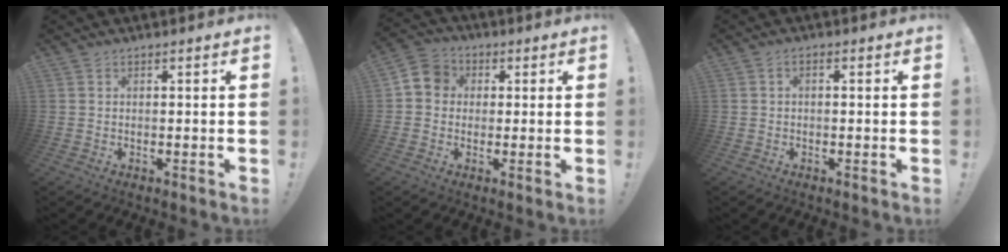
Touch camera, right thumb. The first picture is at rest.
{"total": 6.6, "force": [0.4, 6.1, 2.3], "torque": [-0.037, 0.016, 0.011]}
{"total": 1.5, "force": [-0.8, 0.6, 1.0], "torque": [-0.021, 0.006, -0.014]}